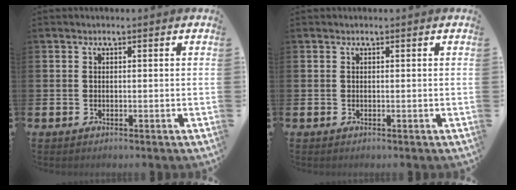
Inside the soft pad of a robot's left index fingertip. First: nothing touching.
{"total": 0.0}